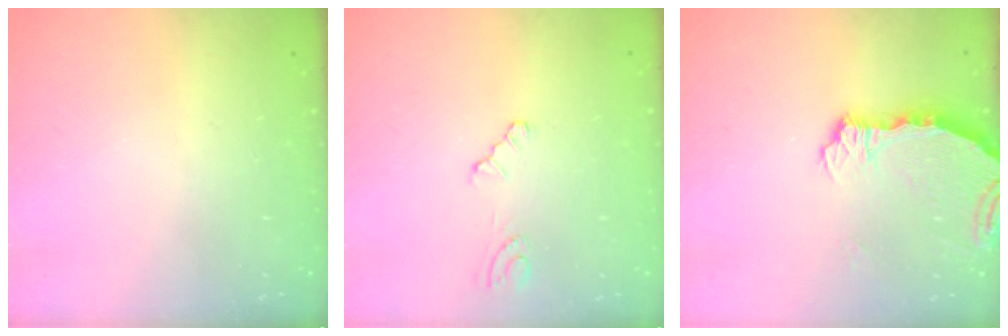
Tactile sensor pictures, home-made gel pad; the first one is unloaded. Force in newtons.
{"total": 3.5, "press": 3.4, "slide": 0.6}
{"total": 7.0, "press": 6.1, "slide": 3.5}